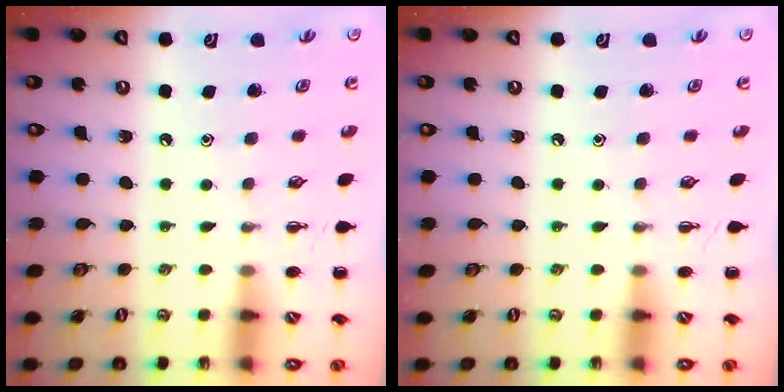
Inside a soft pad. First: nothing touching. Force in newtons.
{"total": 0.0}